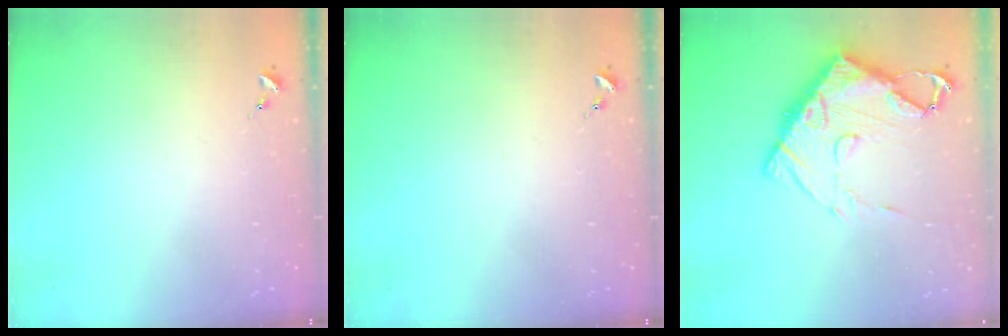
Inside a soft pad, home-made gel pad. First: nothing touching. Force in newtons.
{"total": 0.0}
{"total": 14.3, "press": 14.2, "slide": 1.3}